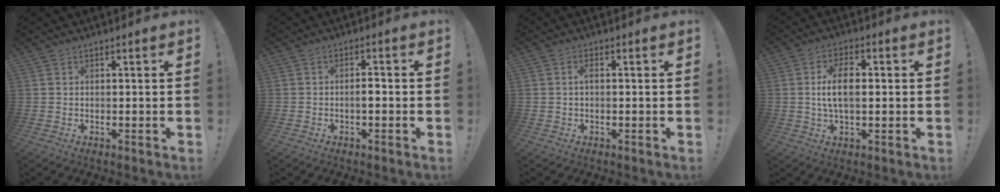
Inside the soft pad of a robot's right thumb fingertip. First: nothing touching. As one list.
[{"total": 2.5, "force": [-0.8, 0.7, 2.2], "torque": [-0.047, 0.009, -0.014]}, {"total": 1.6, "force": [-0.1, 0.5, 1.6], "torque": [-0.037, 0.007, -0.002]}, {"total": 8.6, "force": [0.4, 4.3, 7.4], "torque": [-0.132, 0.002, 0.004]}]